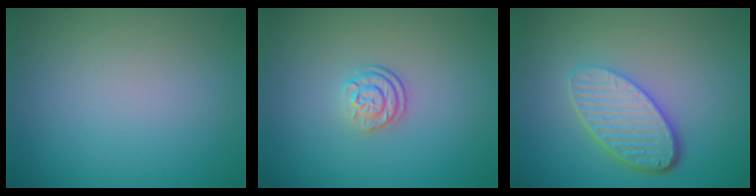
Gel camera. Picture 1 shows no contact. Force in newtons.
{"total": 2.3, "press": 1.7, "slide": 1.7}
{"total": 5.3, "press": 3.8, "slide": 3.7}